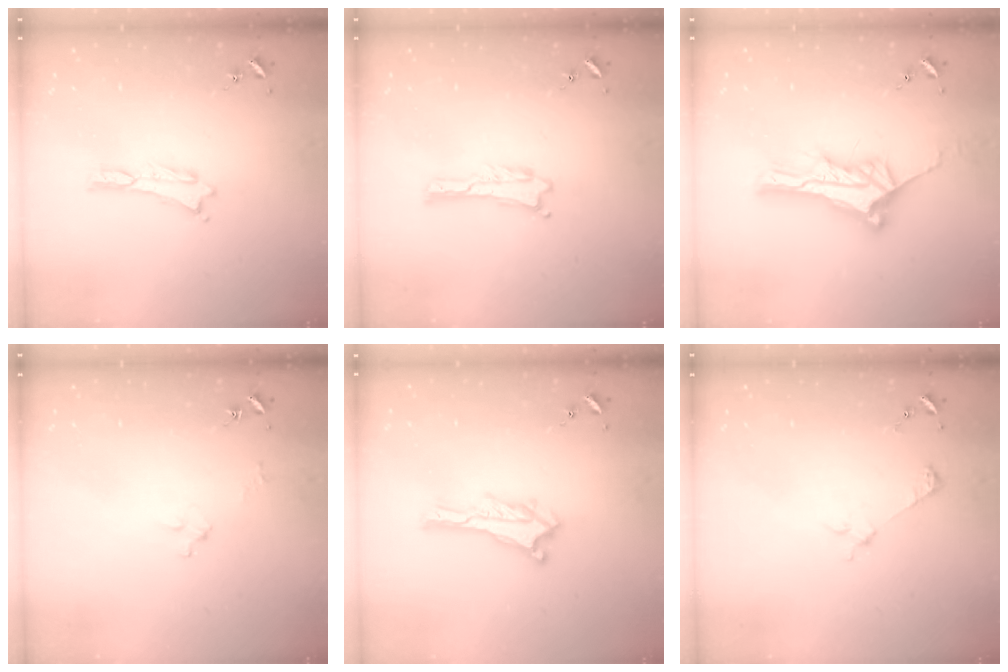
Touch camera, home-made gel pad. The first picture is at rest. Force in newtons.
{"total": 0.0}
{"total": 7.4, "press": 7.4, "slide": 0.6}
{"total": 2.0, "press": 2.0, "slide": 0.1}
{"total": 0.0}
{"total": 2.5, "press": 2.5, "slide": 0.2}